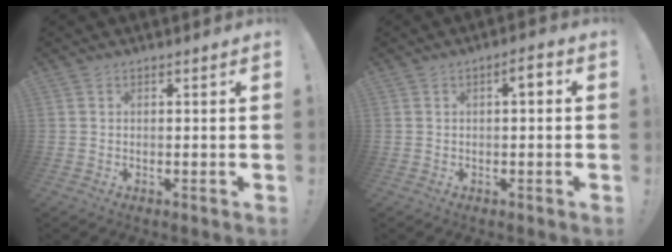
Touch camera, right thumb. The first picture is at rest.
{"total": 3.0, "force": [-0.2, 0.7, 2.9], "torque": [-0.042, 0.005, -0.010]}